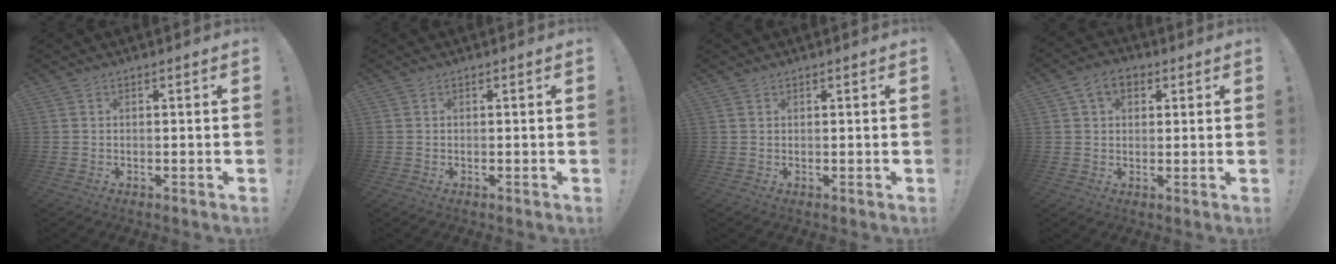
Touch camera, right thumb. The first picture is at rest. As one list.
[{"total": 0.0}, {"total": 0.6, "force": [0.5, 0.3, 0.0], "torque": [0.004, -0.002, 0.010]}, {"total": 6.9, "force": [2.8, 4.8, 4.1], "torque": [-0.069, 0.006, 0.055]}]